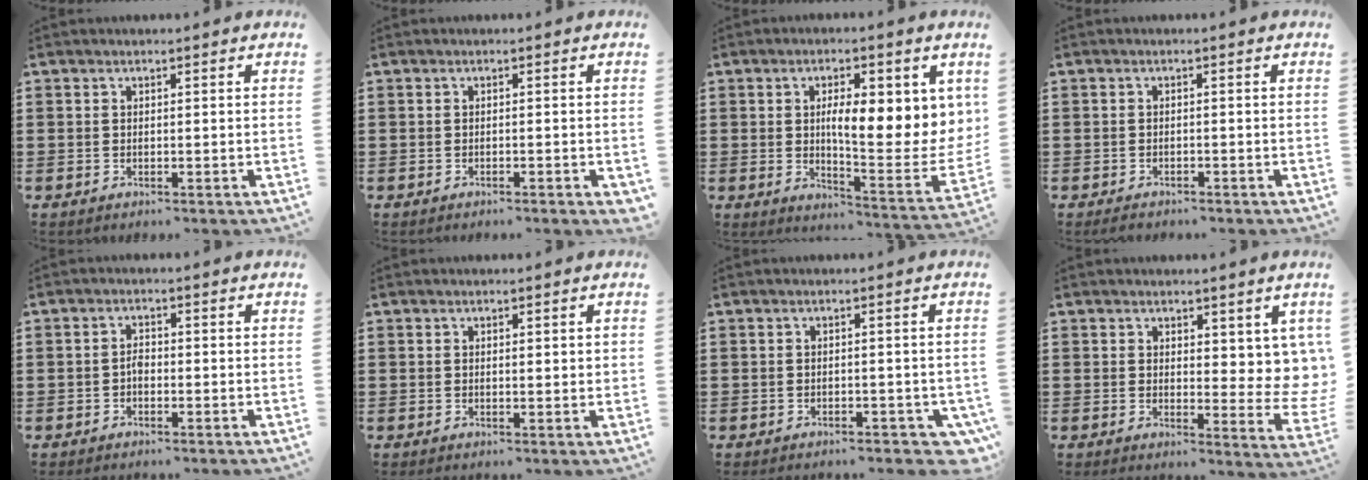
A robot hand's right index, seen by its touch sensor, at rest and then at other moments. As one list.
[{"total": 0.7, "force": [-0.5, 0.0, 0.5], "torque": [-0.011, -0.003, -0.010]}, {"total": 9.4, "force": [2.4, 3.4, 8.5], "torque": [-0.127, -0.019, 0.031]}, {"total": 1.2, "force": [-1.2, 0.3, 0.2], "torque": [-0.007, -0.001, -0.024]}, {"total": 1.6, "force": [-0.6, 0.9, 1.1], "torque": [-0.025, 0.001, -0.013]}, {"total": 0.6, "force": [0.3, 0.1, 0.5], "torque": [-0.011, 0.001, 0.006]}, {"total": 1.5, "force": [-1.1, 0.8, 0.6], "torque": [-0.015, 0.002, -0.024]}, {"total": 4.6, "force": [3.1, 2.7, 2.2], "torque": [-0.024, -0.019, 0.053]}]